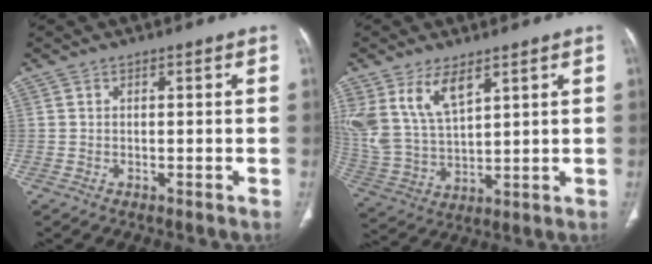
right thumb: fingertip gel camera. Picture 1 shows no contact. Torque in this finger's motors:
{"motor_torque": [0.12, 0.31, 0.77, 0.99, 0.13]}